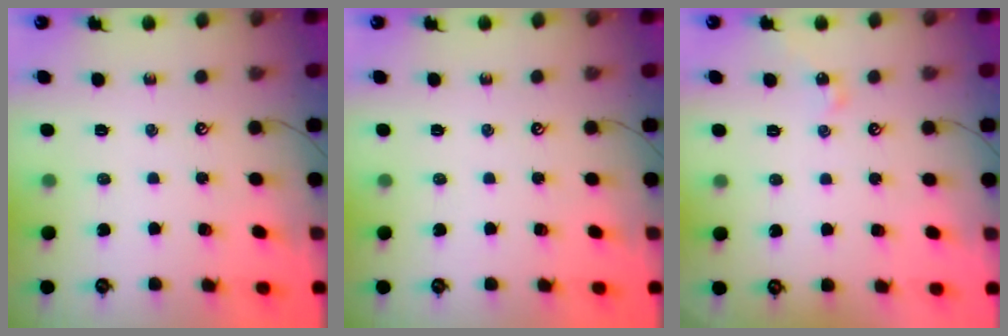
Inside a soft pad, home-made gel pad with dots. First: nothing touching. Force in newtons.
{"total": 0.0}
{"total": 2.0, "press": 2.0, "slide": 0.4}